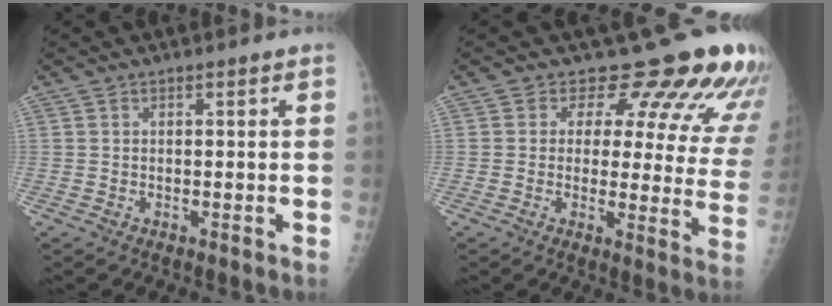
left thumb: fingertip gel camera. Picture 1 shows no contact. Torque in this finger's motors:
{"motor_torque": [0.26, 0.43, 0.08, -0.34, 0.06]}